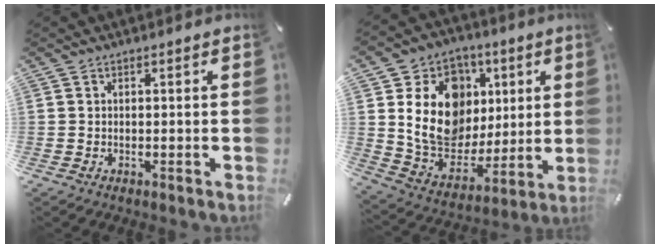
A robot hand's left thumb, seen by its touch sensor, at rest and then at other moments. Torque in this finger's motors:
{"motor_torque": [1.54, 1.36, 1.90, -0.86, 0.21]}